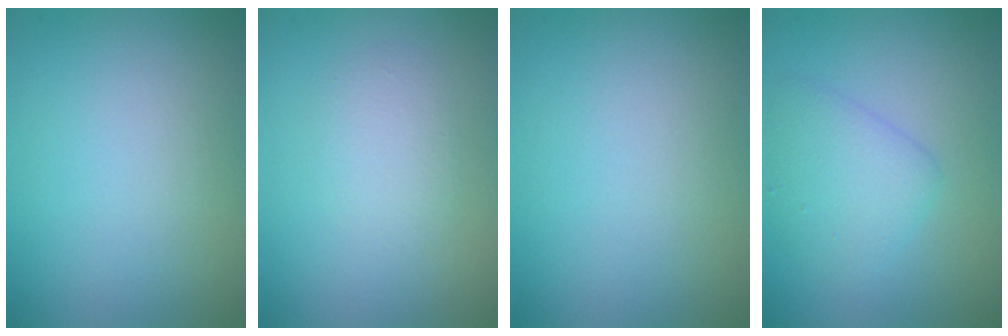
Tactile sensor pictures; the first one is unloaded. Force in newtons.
{"total": 1.7, "press": 1.7, "slide": 0.1}
{"total": 0.0}
{"total": 3.0, "press": 3.0, "slide": 0.1}